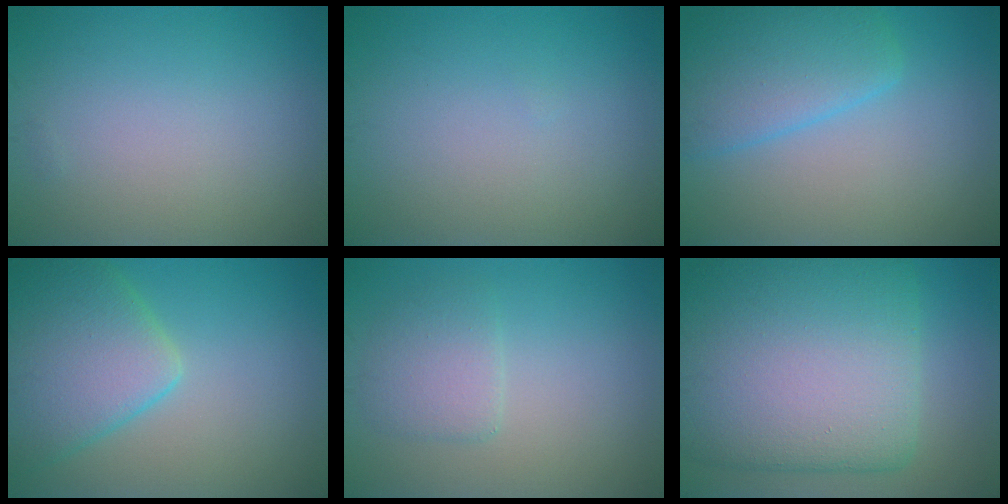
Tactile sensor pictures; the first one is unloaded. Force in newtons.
{"total": 0.0}
{"total": 5.2, "press": 5.2, "slide": 0.3}
{"total": 7.4, "press": 7.4, "slide": 0.4}
{"total": 2.5, "press": 2.5, "slide": 0.2}
{"total": 15.8, "press": 15.8, "slide": 0.3}